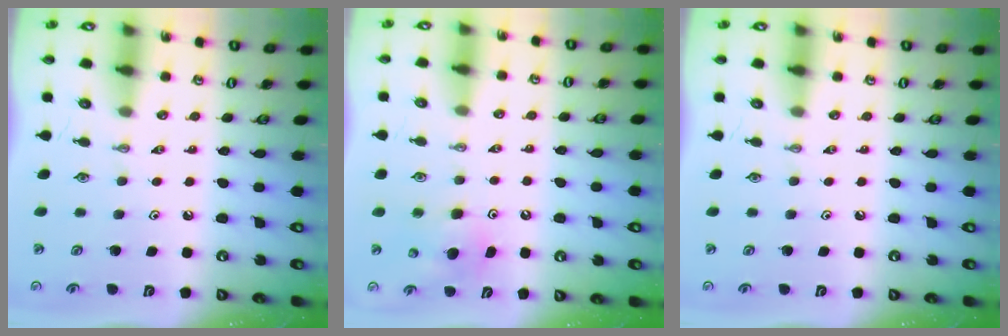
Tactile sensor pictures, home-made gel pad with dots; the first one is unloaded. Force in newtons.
{"total": 6.3, "press": 6.2, "slide": 1.2}
{"total": 0.0}